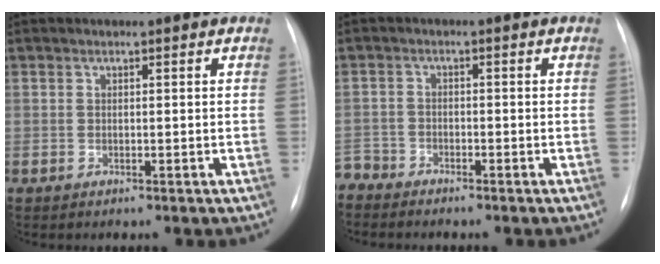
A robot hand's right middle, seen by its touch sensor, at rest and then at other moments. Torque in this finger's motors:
{"motor_torque": [-0.67, -0.11, -0.56, -0.10]}